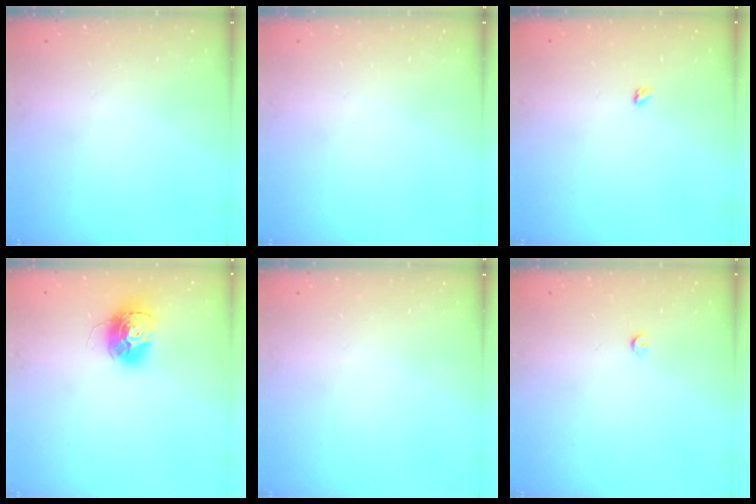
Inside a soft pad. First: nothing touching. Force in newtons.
{"total": 0.0}
{"total": 2.4, "press": 2.4, "slide": 0.4}
{"total": 13.0, "press": 12.9, "slide": 1.2}
{"total": 0.0}
{"total": 2.8, "press": 2.8, "slide": 0.5}